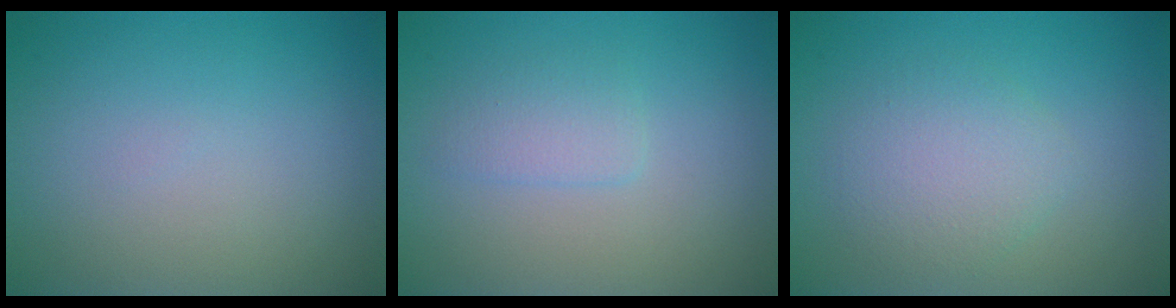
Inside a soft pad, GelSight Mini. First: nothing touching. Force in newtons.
{"total": 1.6, "press": 1.6, "slide": 0.0}
{"total": 3.0, "press": 3.0, "slide": 0.1}